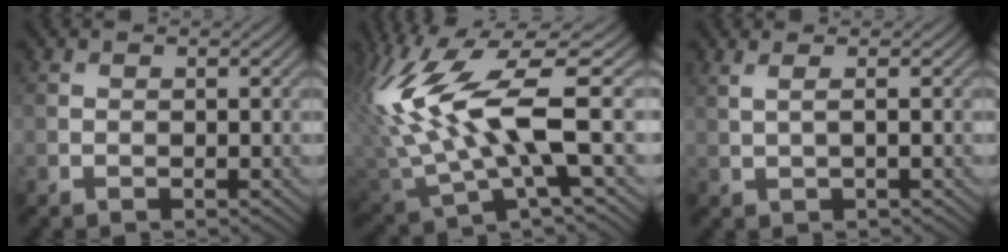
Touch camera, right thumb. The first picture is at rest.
{"total": 14.8, "force": [2.2, 5.5, 13.6], "torque": [-0.318, 0.004, 0.043]}
{"total": 1.7, "force": [0.6, 0.2, 1.6], "torque": [-0.027, -0.002, 0.013]}